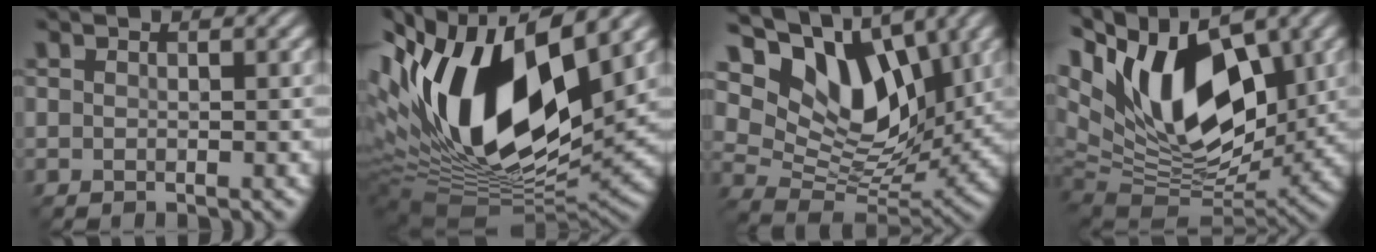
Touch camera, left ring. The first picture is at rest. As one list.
[{"total": 17.0, "force": [3.9, 9.0, 13.8], "torque": [-0.271, 0.002, 0.059]}, {"total": 11.8, "force": [5.8, 6.7, 7.8], "torque": [-0.143, -0.006, 0.104]}, {"total": 16.0, "force": [5.0, 8.5, 12.5], "torque": [-0.211, 0.012, 0.087]}]